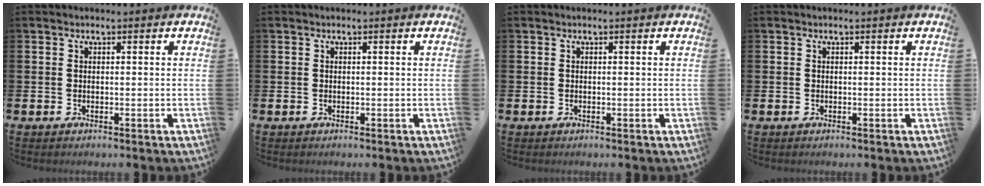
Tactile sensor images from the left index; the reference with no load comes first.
{"total": 0.0}
{"total": 0.0}
{"total": 0.0}